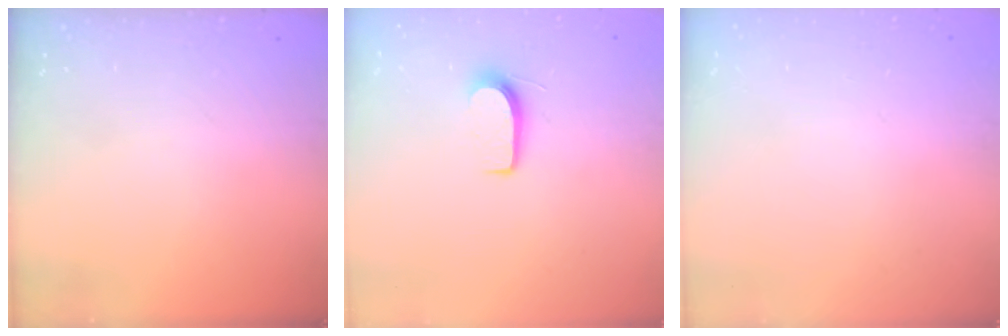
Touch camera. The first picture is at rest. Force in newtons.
{"total": 6.1, "press": 6.1, "slide": 0.6}
{"total": 0.0}